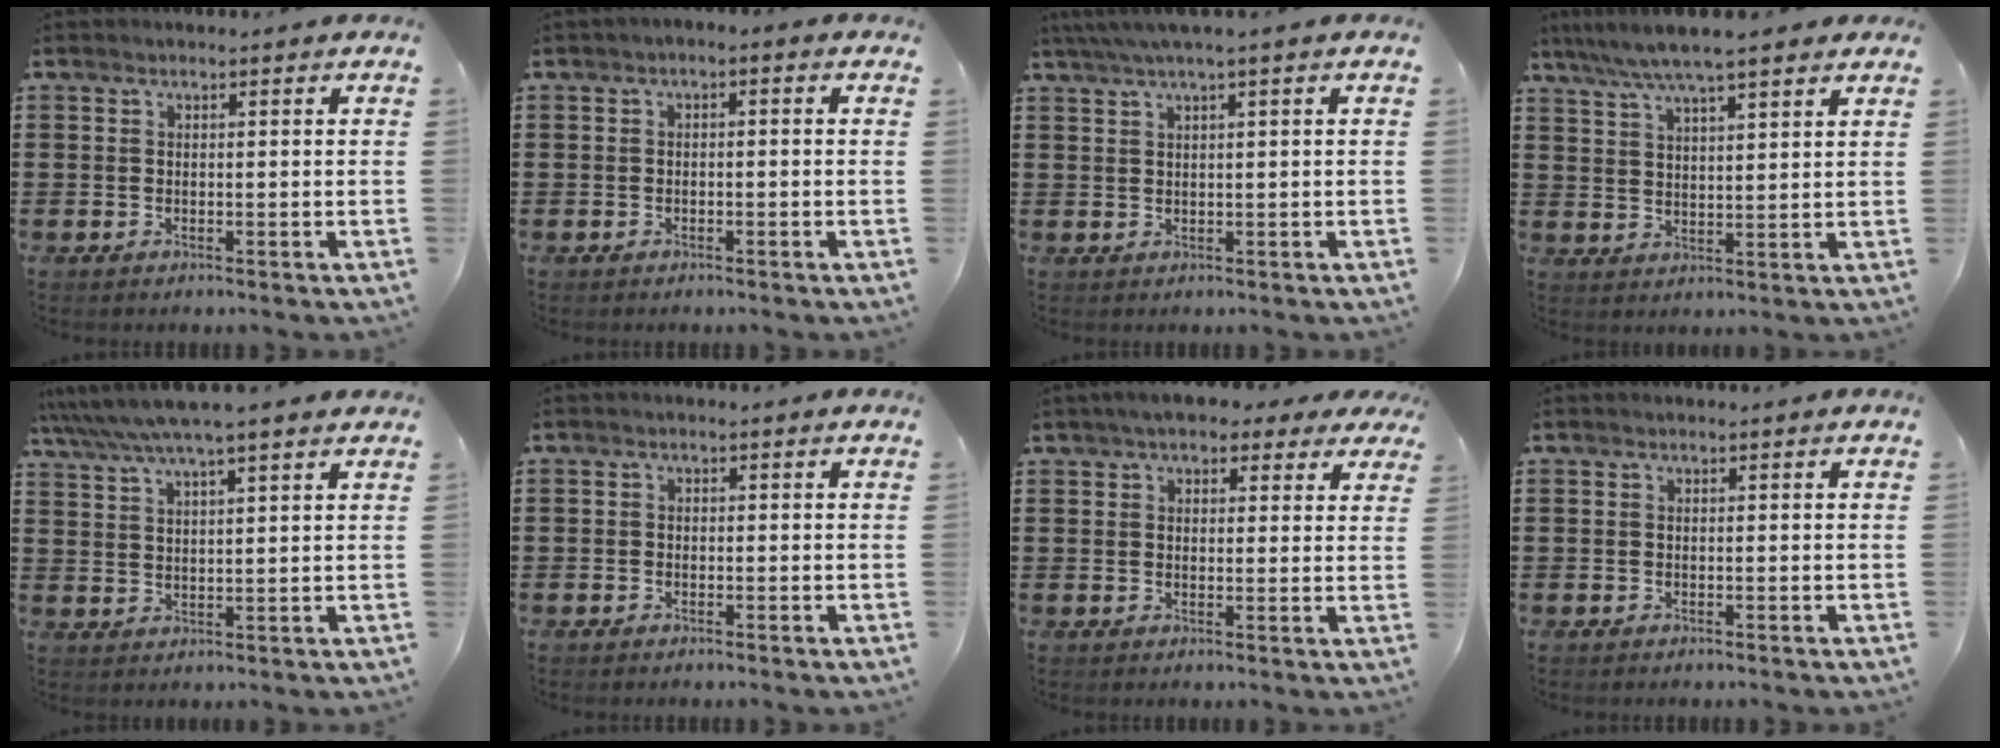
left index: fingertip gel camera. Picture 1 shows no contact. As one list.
[{"total": 1.2, "force": [-1.0, 0.3, 0.5], "torque": [-0.011, 0.000, -0.021]}, {"total": 2.1, "force": [1.1, -0.1, 1.8], "torque": [-0.034, 0.000, 0.019]}, {"total": 6.2, "force": [5.0, 0.5, 3.6], "torque": [-0.083, -0.012, 0.088]}, {"total": 5.8, "force": [4.9, 0.3, 3.0], "torque": [-0.075, -0.017, 0.085]}, {"total": 0.8, "force": [-0.5, 0.6, 0.2], "torque": [-0.005, 0.001, -0.010]}, {"total": 4.7, "force": [3.8, 1.6, 2.2], "torque": [-0.049, 0.003, 0.068]}, {"total": 0.0}]